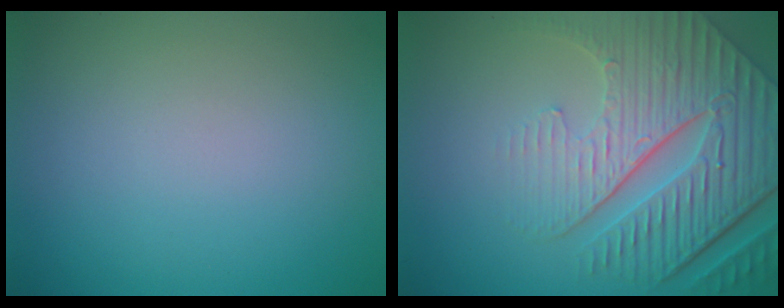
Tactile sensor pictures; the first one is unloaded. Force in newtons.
{"total": 9.0, "press": 6.3, "slide": 6.5}